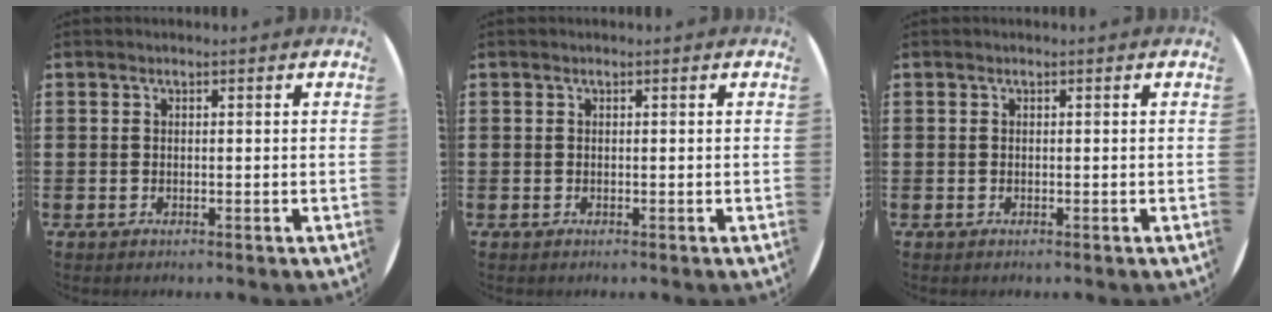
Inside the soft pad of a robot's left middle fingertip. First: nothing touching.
{"total": 0.0}
{"total": 0.0}